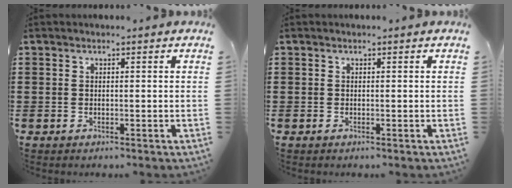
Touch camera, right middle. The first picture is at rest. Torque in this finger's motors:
{"motor_torque": [0.62, -0.48, 0.03, 0.01]}